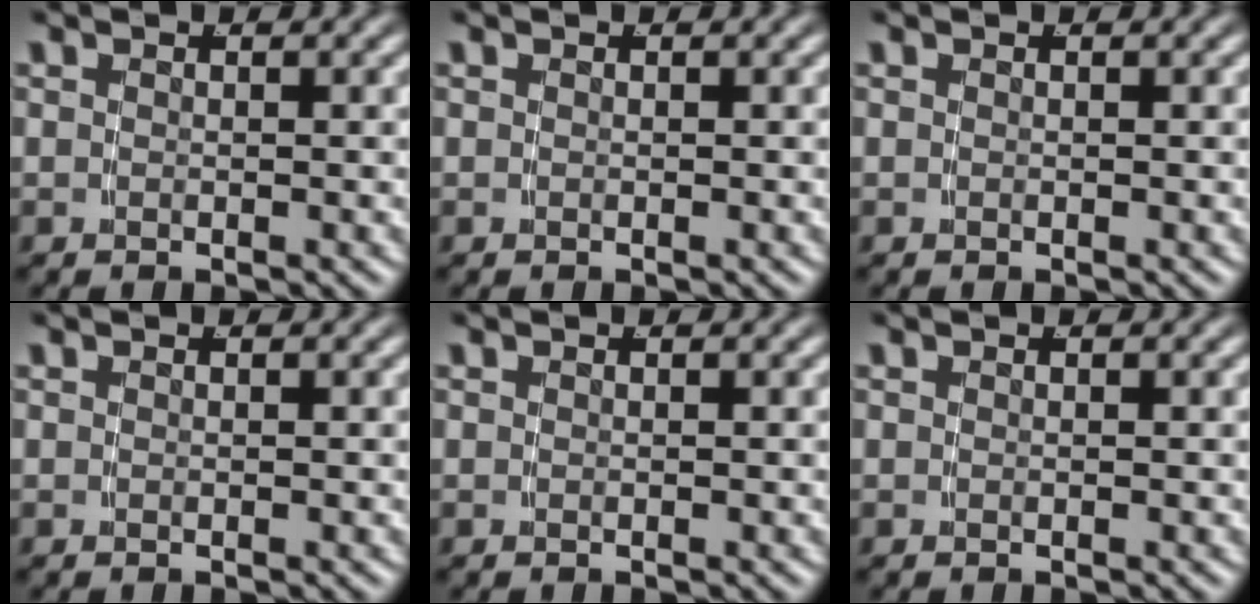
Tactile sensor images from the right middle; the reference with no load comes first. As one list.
[{"total": 0.0}, {"total": 0.0}, {"total": 0.0}, {"total": 0.0}, {"total": 0.0}]